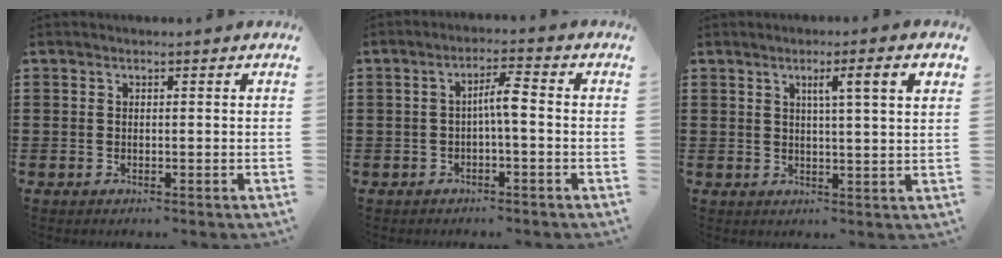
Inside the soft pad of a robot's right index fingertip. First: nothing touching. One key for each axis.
{"total": 3.9, "fx": -0.5, "fy": 0.6, "fz": 3.8, "tx": -0.072, "ty": 0.007, "tz": -0.014}
{"total": 5.1, "fx": 1.9, "fy": 0.1, "fz": 4.7, "tx": -0.085, "ty": -0.006, "tz": 0.025}